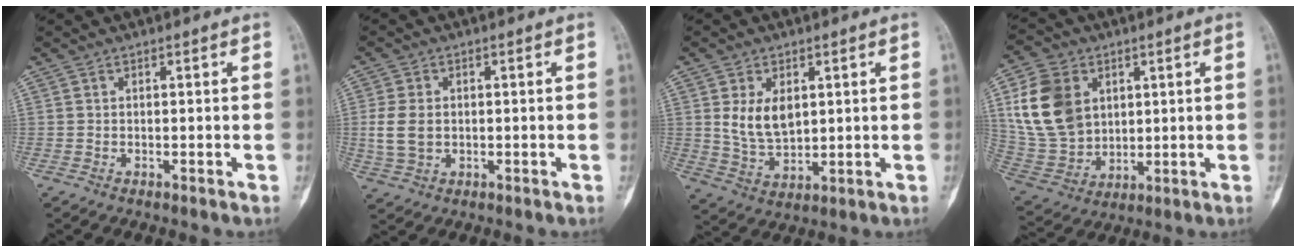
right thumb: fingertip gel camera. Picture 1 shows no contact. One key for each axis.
{"total": 6.1, "fx": 0.1, "fy": 4.4, "fz": 4.3, "tx": -0.088, "ty": 0.001, "tz": 0.007}
{"total": 8.1, "fx": 2.1, "fy": 5.2, "fz": 5.9, "tx": -0.093, "ty": -0.014, "tz": 0.052}
{"total": 15.9, "fx": 4.6, "fy": 12.1, "fz": 9.3, "tx": -0.160, "ty": -0.009, "tz": 0.099}